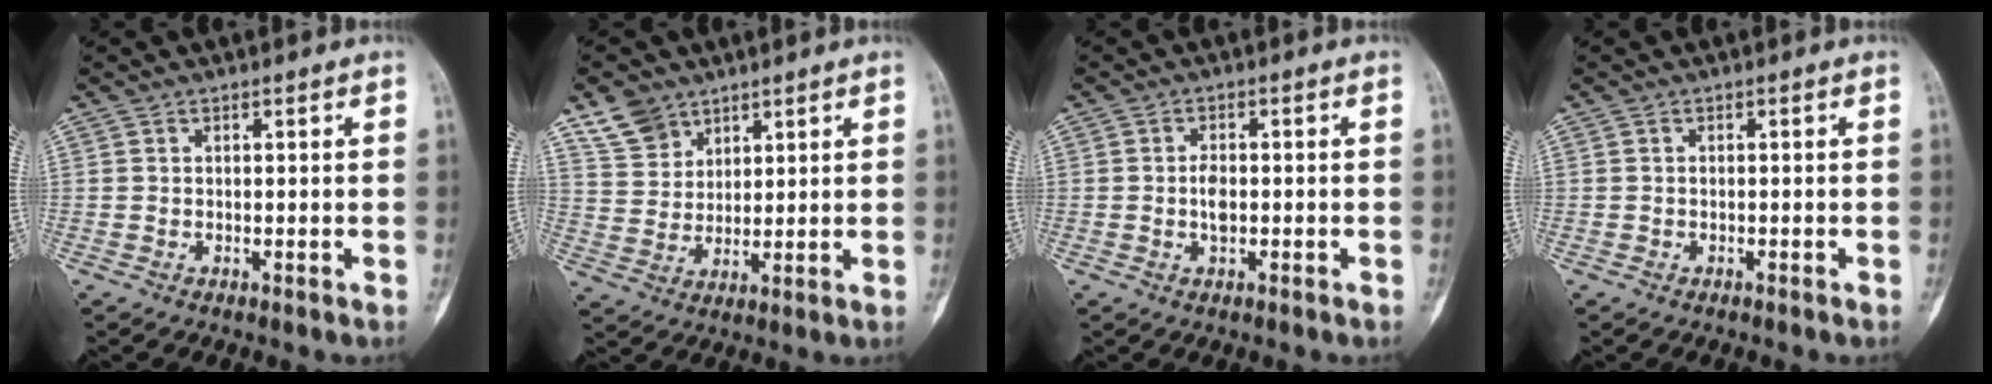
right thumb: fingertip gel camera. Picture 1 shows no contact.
{"total": 7.3, "force": [5.2, 4.7, 2.0], "torque": [-0.021, -0.022, 0.110]}
{"total": 2.8, "force": [-0.5, 1.4, 2.3], "torque": [-0.040, 0.002, -0.012]}
{"total": 0.0}